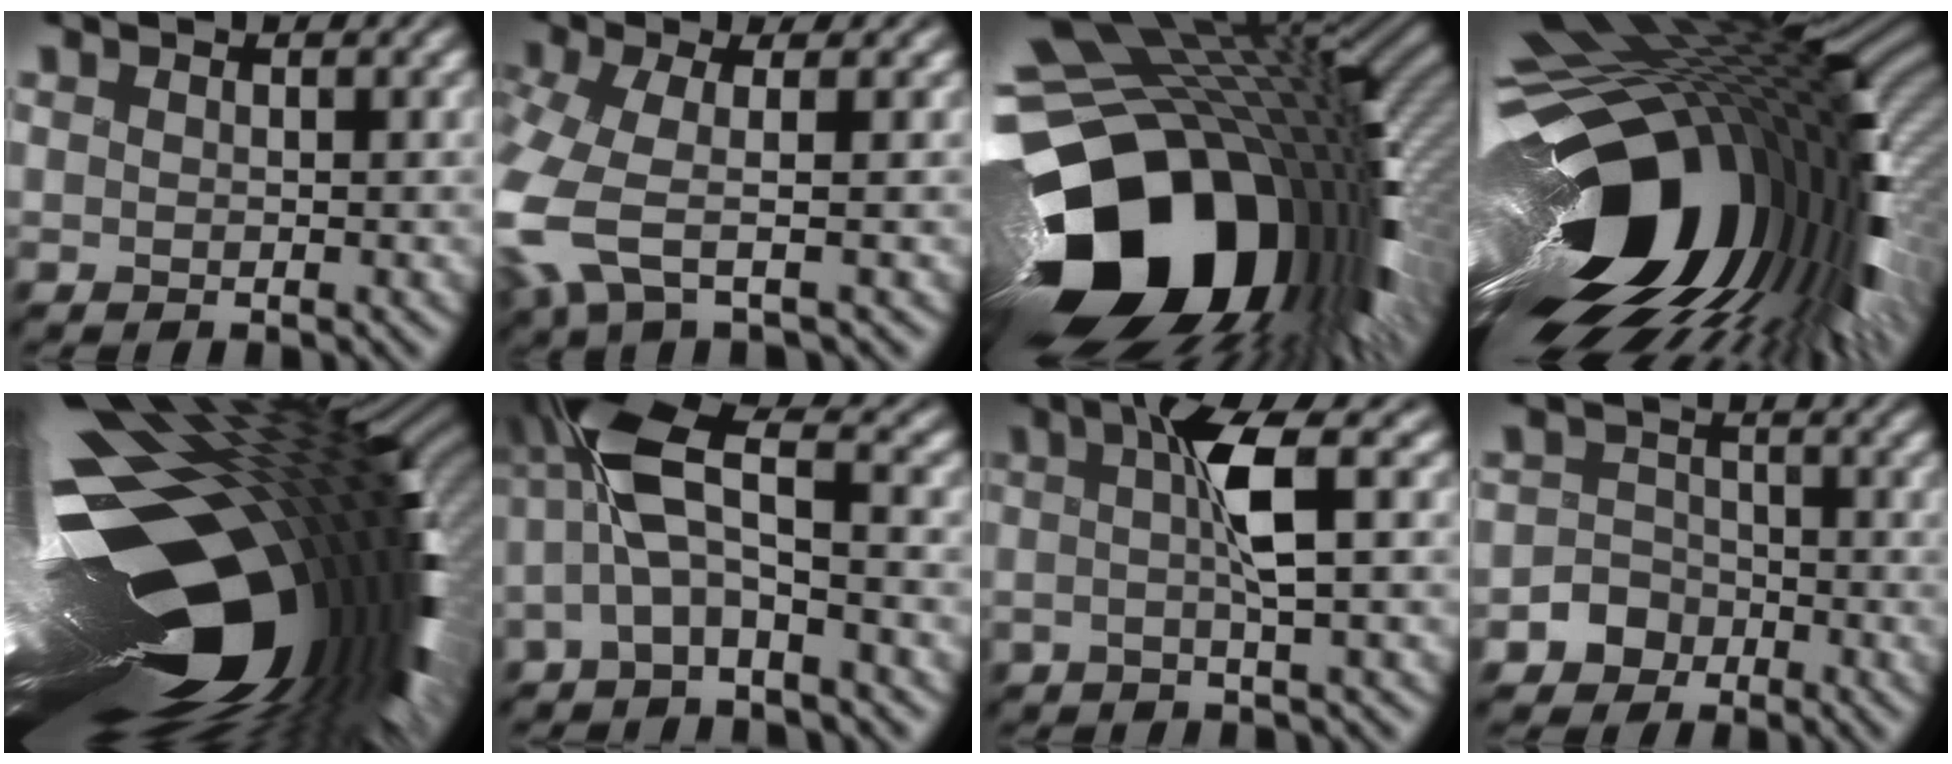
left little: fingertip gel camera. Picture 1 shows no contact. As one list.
[{"total": 5.8, "force": [-2.3, 1.8, 5.0], "torque": [-0.142, -0.007, -0.050]}, {"total": 19.3, "force": [-8.0, 11.9, 12.8], "torque": [-0.263, -0.042, -0.122]}, {"total": 17.5, "force": [-5.4, 9.0, 14.0], "torque": [-0.250, -0.029, -0.092]}, {"total": 18.9, "force": [-4.4, 8.3, 16.4], "torque": [-0.279, -0.047, -0.071]}, {"total": 6.2, "force": [-1.2, 2.0, 5.7], "torque": [-0.127, 0.014, -0.031]}, {"total": 4.1, "force": [-0.1, 0.0, 4.1], "torque": [-0.085, 0.006, 0.002]}, {"total": 2.8, "force": [-2.3, 1.6, -0.3], "torque": [0.015, 0.003, -0.039]}]